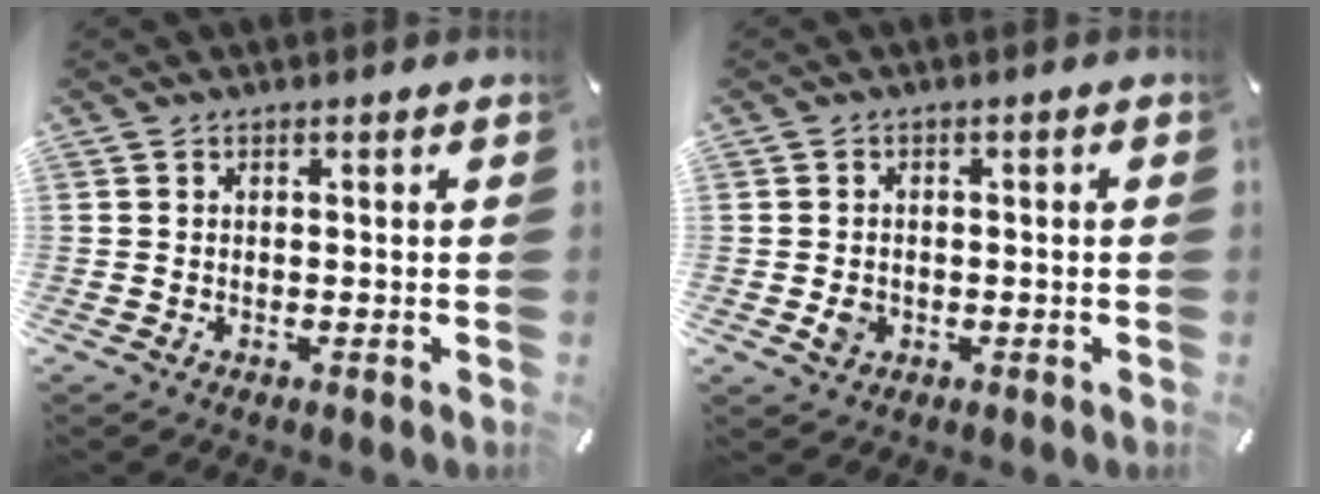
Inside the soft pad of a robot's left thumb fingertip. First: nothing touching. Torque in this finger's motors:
{"motor_torque": [0.17, 0.32, 0.06, 0.02, 0.04]}